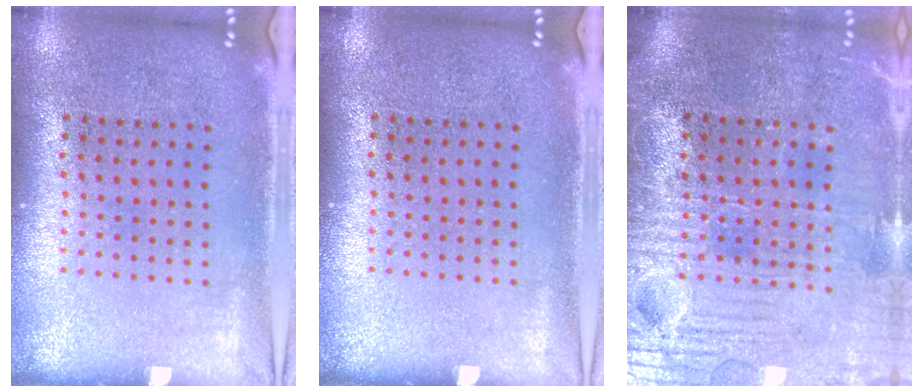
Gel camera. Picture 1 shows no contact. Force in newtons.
{"total": 0.0}
{"total": 4.0, "press": 3.7, "slide": 1.4}